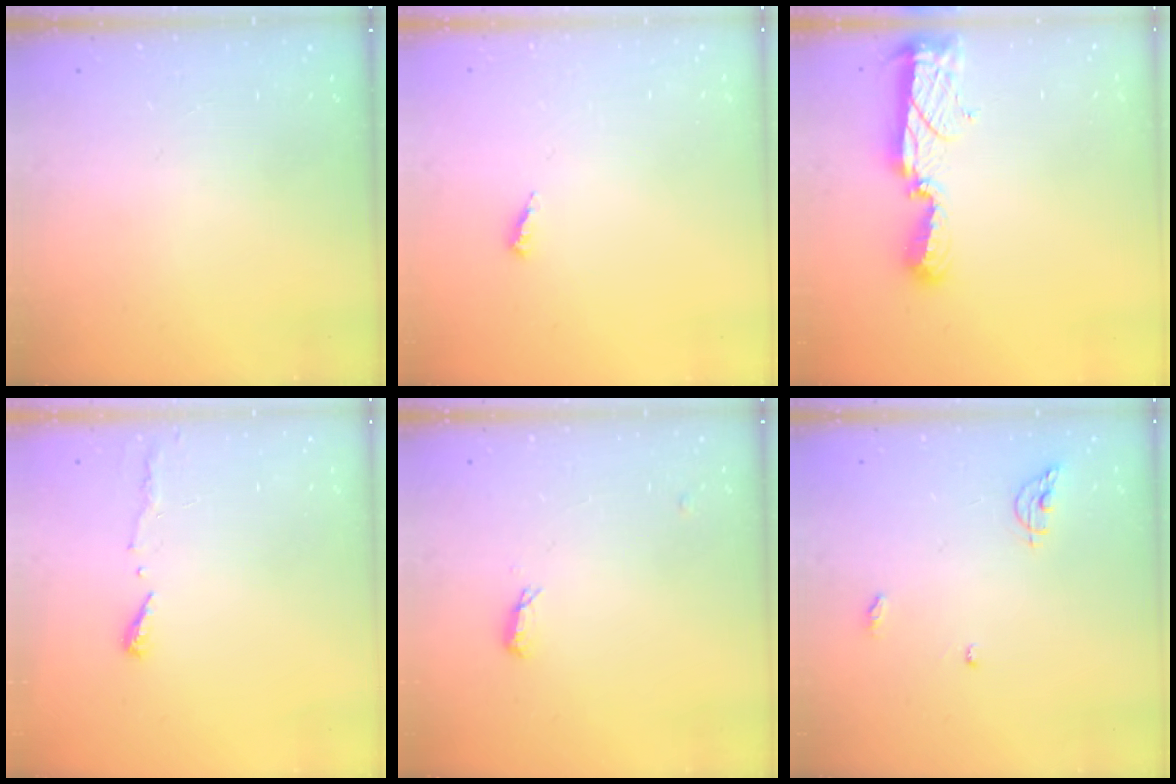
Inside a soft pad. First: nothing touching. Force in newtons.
{"total": 3.9, "press": 3.9, "slide": 0.2}
{"total": 8.7, "press": 8.7, "slide": 0.7}
{"total": 3.5, "press": 3.4, "slide": 0.3}
{"total": 6.1, "press": 5.8, "slide": 1.6}
{"total": 6.5, "press": 6.5, "slide": 0.5}